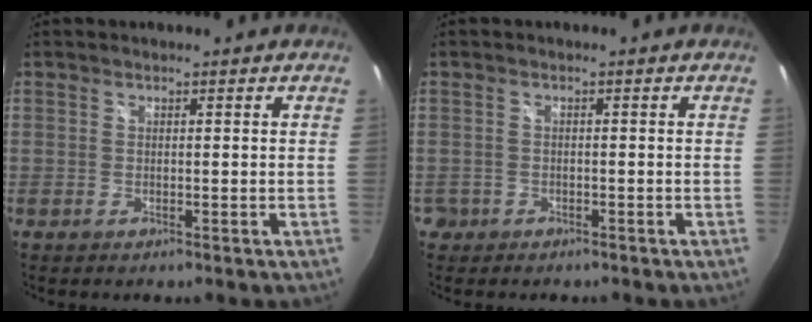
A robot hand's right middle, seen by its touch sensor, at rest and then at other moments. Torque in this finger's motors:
{"motor_torque": [-0.53, -0.22, -0.08, -0.02]}